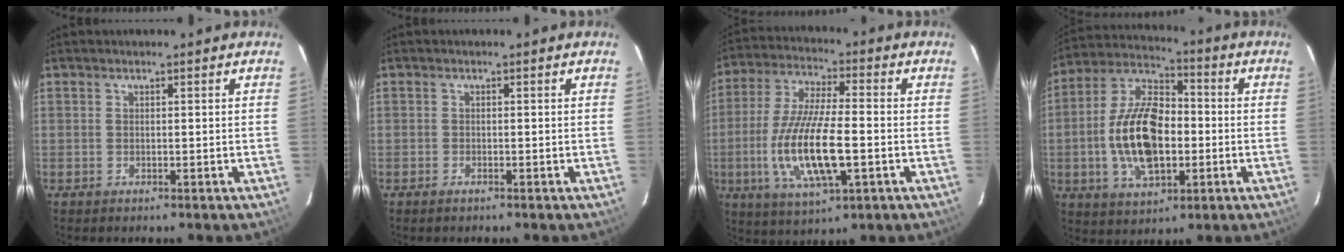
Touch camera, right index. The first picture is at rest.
{"total": 0.8, "force": [-0.6, 0.3, 0.3], "torque": [-0.008, -0.002, -0.014]}
{"total": 16.0, "force": [-3.8, 4.3, 15.0], "torque": [-0.310, -0.013, -0.070]}
{"total": 16.7, "force": [-2.6, 8.9, 14.0], "torque": [-0.278, 0.012, -0.044]}